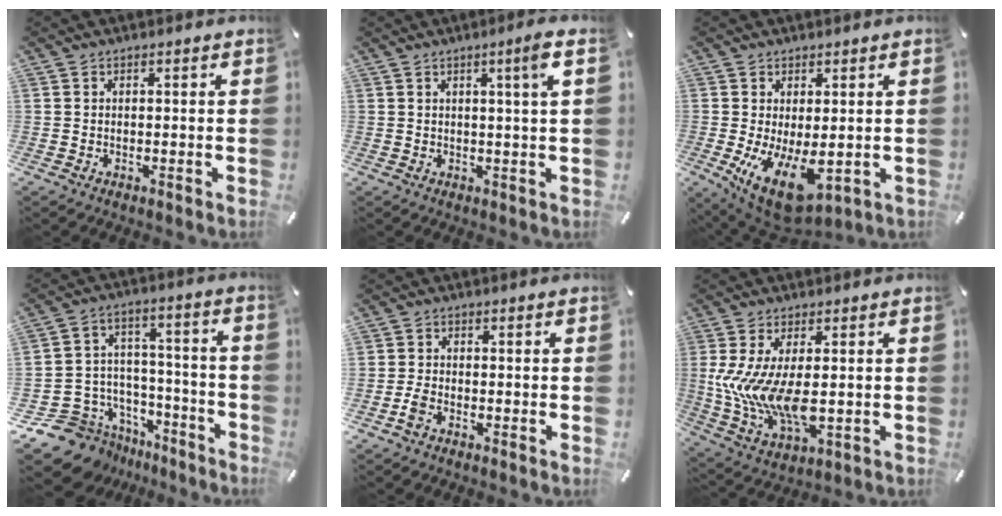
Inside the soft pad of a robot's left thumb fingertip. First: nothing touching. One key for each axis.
{"total": 4.5, "fx": 1.8, "fy": -0.2, "fz": 4.1, "tx": -0.065, "ty": -0.008, "tz": 0.024}
{"total": 11.0, "fx": -2.3, "fy": 5.2, "fz": 9.4, "tx": -0.158, "ty": -0.009, "tz": -0.025}
{"total": 12.0, "fx": -7.2, "fy": 9.4, "fz": 1.9, "tx": -0.033, "ty": 0.034, "tz": -0.118}
{"total": 2.6, "fx": -1.4, "fy": 1.8, "fz": 1.2, "tx": -0.027, "ty": 0.005, "tz": -0.027}
{"total": 13.1, "fx": 0.1, "fy": 6.0, "fz": 11.6, "tx": -0.249, "ty": -0.022, "tz": 0.004}